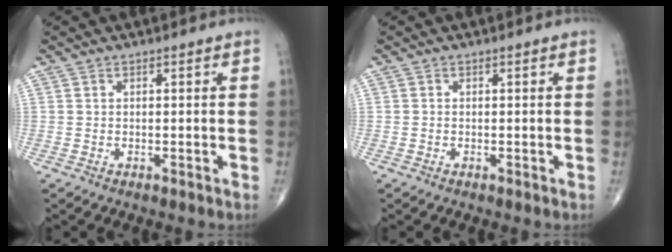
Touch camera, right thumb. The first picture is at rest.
{"total": 0.0}